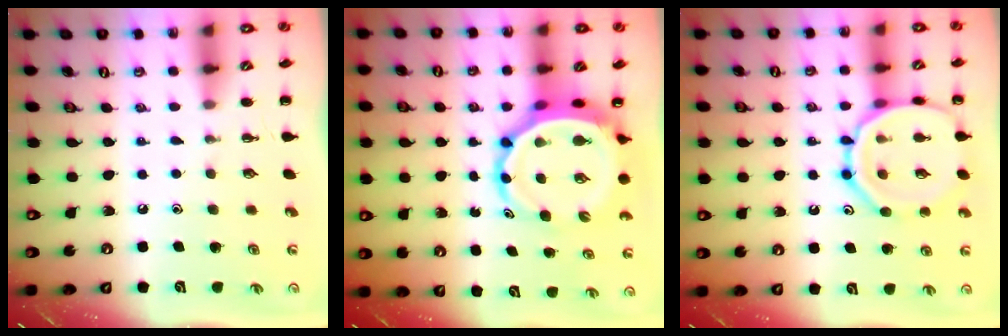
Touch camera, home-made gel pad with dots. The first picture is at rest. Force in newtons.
{"total": 8.8, "press": 8.2, "slide": 3.0}
{"total": 15.8, "press": 15.7, "slide": 0.9}